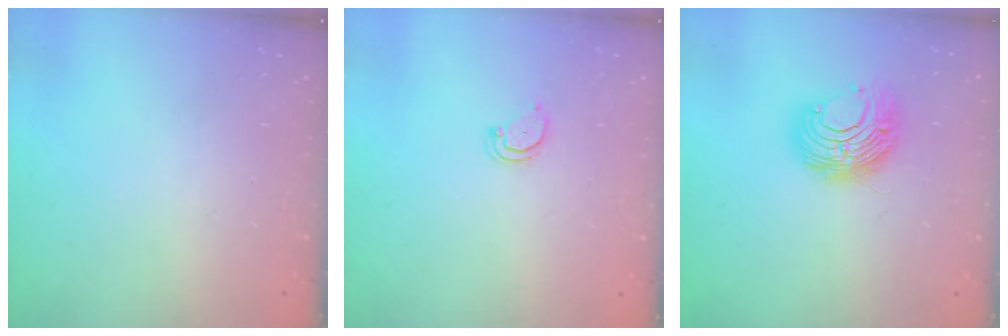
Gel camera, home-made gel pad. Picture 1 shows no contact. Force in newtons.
{"total": 3.0, "press": 3.0, "slide": 0.3}
{"total": 8.9, "press": 8.9, "slide": 0.1}